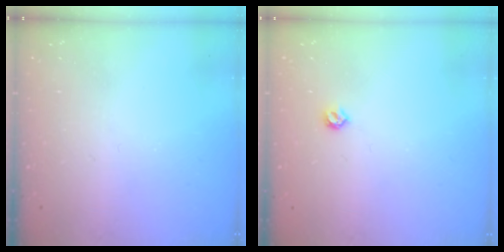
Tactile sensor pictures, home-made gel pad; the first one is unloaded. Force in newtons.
{"total": 4.2, "press": 4.2, "slide": 0.7}